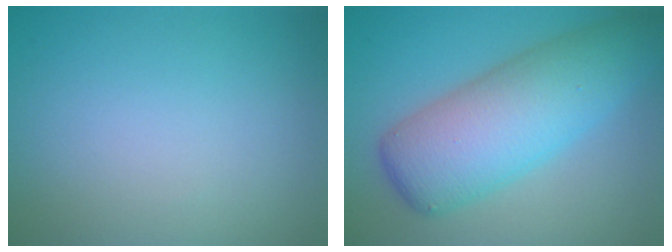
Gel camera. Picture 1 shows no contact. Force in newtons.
{"total": 8.9, "press": 8.9, "slide": 0.2}